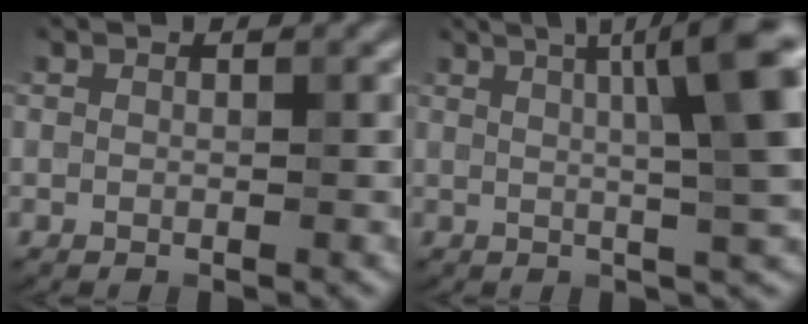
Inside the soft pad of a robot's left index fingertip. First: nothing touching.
{"total": 10.2, "force": [2.8, 2.2, 9.6], "torque": [-0.093, 0.023, 0.033]}